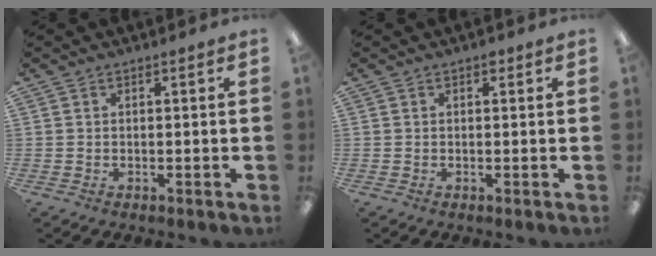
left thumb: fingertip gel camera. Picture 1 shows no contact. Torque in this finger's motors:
{"motor_torque": [0.50, -0.10, 0.51, -0.33, 0.00]}